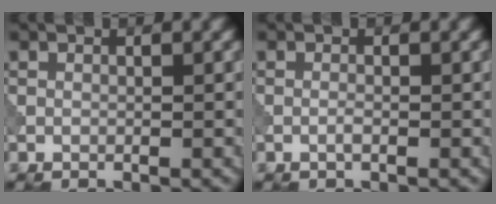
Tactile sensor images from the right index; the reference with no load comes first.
{"total": 0.6, "force": [-0.2, 0.1, 0.5], "torque": [-0.013, 0.000, -0.006]}